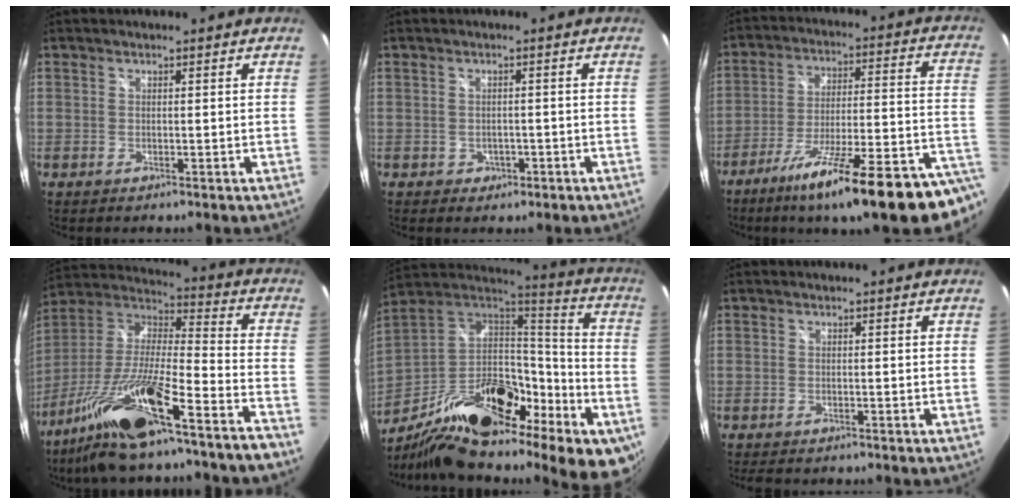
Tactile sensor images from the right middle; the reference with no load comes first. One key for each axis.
{"total": 2.7, "fx": -0.9, "fy": 2.4, "fz": 0.8, "tx": -0.019, "ty": 0.000, "tz": -0.006}
{"total": 26.8, "fx": -19.1, "fy": 3.7, "fz": 18.4, "tx": -0.252, "ty": -0.054, "tz": -0.276}
{"total": 21.8, "fx": -15.4, "fy": 1.3, "fz": 15.4, "tx": -0.269, "ty": -0.034, "tz": -0.269}
{"total": 33.1, "fx": -17.4, "fy": 13.7, "fz": 24.6, "tx": -0.404, "ty": -0.018, "tz": -0.275}
{"total": 1.6, "fx": -1.3, "fy": 0.6, "fz": 0.7, "tx": -0.015, "ty": -0.008, "tz": -0.020}